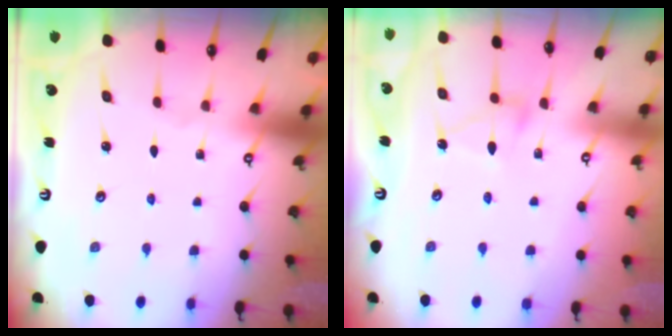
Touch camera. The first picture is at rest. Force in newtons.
{"total": 7.4, "press": 7.4, "slide": 0.5}